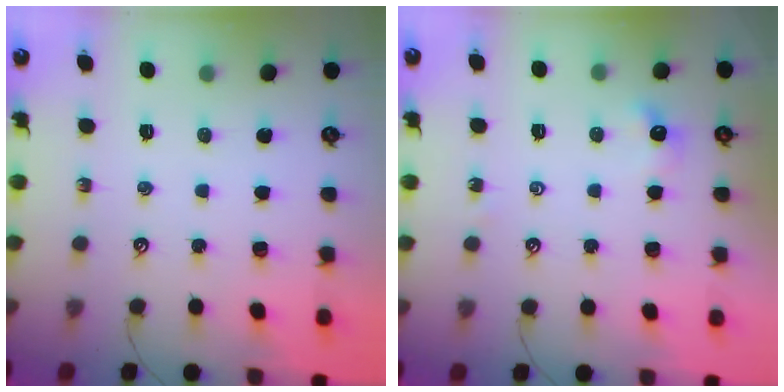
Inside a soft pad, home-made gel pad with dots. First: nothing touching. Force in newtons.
{"total": 5.2, "press": 5.2, "slide": 0.8}